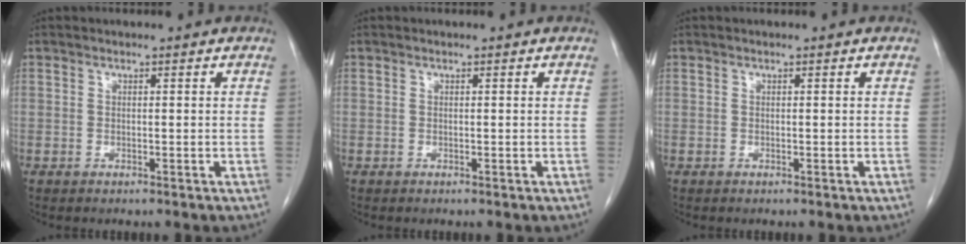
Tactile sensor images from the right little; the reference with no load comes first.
{"total": 0.0}
{"total": 0.0}